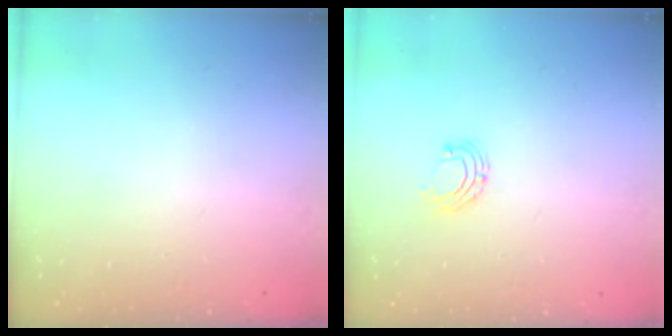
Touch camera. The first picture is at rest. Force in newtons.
{"total": 5.9, "press": 5.9, "slide": 0.6}